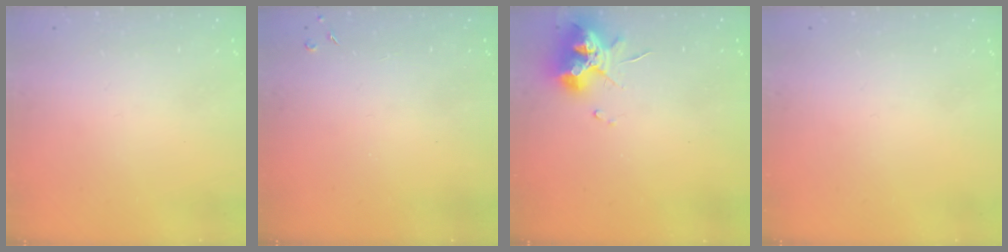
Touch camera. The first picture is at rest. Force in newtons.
{"total": 2.8, "press": 2.7, "slide": 0.5}
{"total": 11.2, "press": 11.2, "slide": 0.6}
{"total": 0.0}